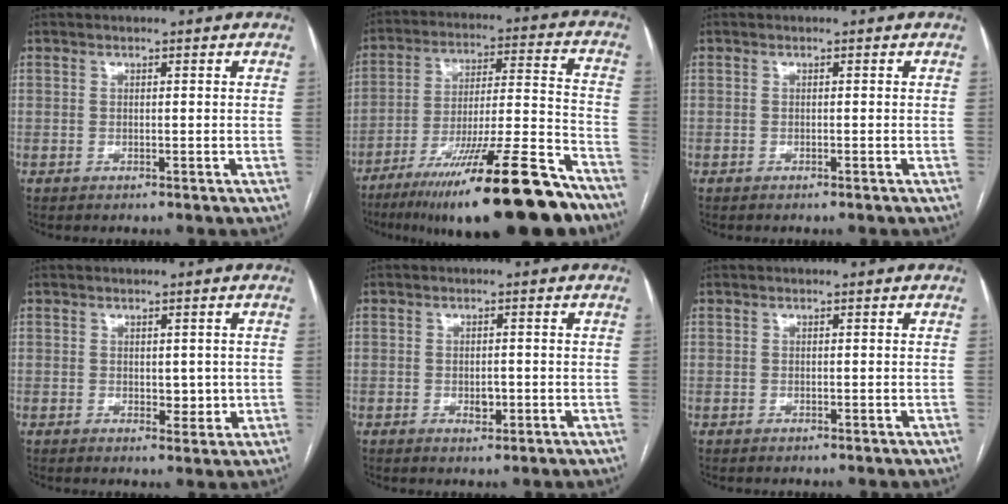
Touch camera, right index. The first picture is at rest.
{"total": 24.7, "force": [-17.9, 1.9, 16.9], "torque": [-0.213, -0.011, -0.289]}
{"total": 0.0}
{"total": 2.9, "force": [0.2, 1.9, 2.2], "torque": [-0.024, -0.004, 0.009]}
{"total": 2.0, "force": [-0.5, 1.2, 1.6], "torque": [-0.025, 0.001, -0.003]}
{"total": 0.0}